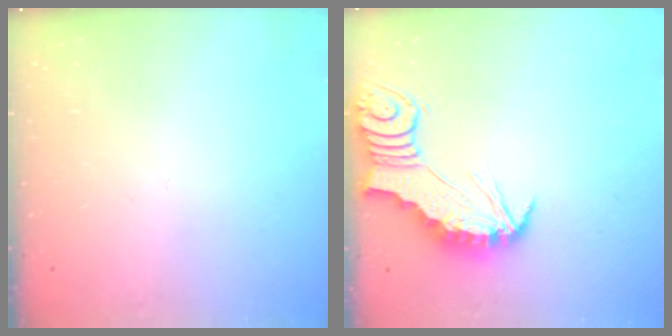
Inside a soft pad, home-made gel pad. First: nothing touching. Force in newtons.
{"total": 2.5, "press": 2.5, "slide": 0.2}